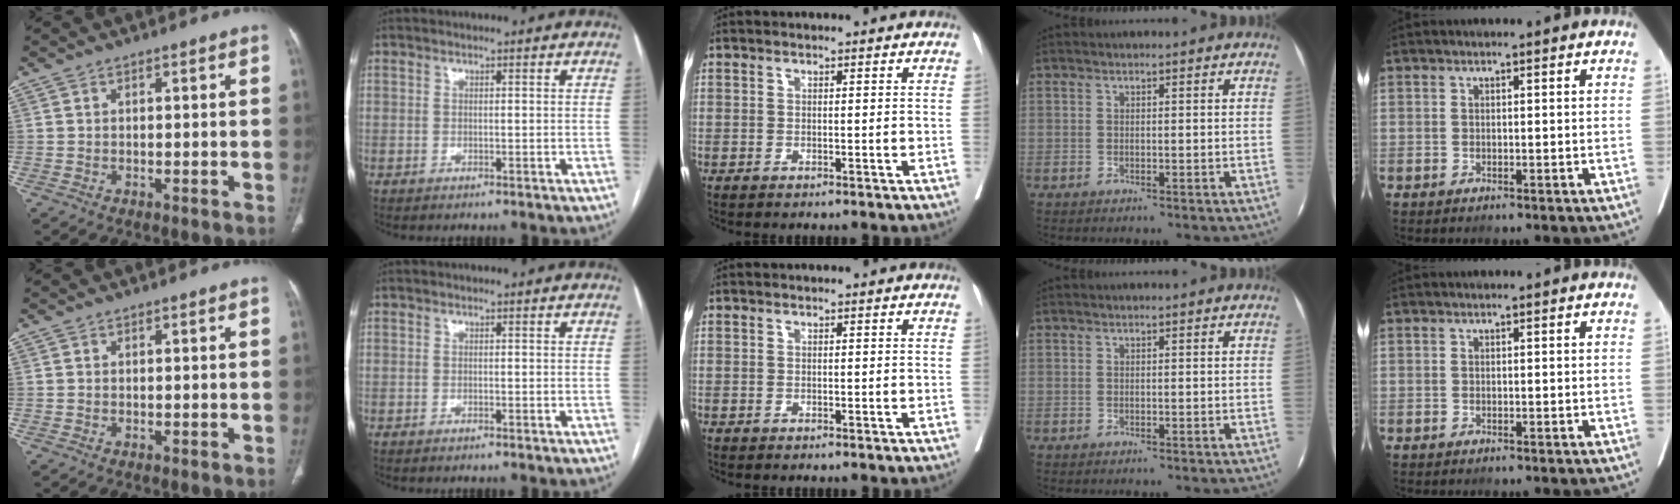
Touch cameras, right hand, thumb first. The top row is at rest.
{}